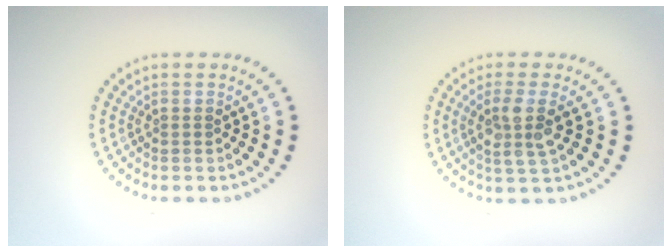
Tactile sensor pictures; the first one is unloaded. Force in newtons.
{"total": 3.0, "press": 2.7, "slide": 1.2}